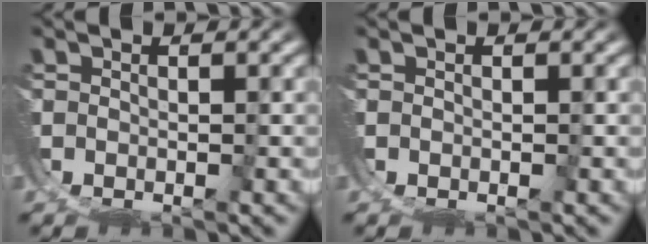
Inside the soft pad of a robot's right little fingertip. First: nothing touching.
{"total": 0.0}